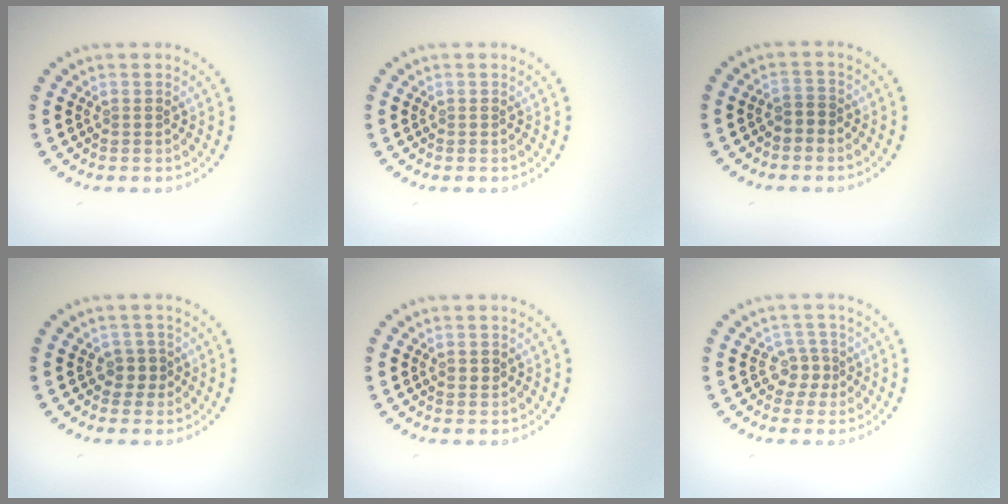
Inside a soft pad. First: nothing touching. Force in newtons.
{"total": 0.0}
{"total": 1.3, "press": 1.1, "slide": 0.6}
{"total": 1.6, "press": 1.4, "slide": 0.9}
{"total": 0.8, "press": 0.8, "slide": 0.1}
{"total": 1.9, "press": 1.4, "slide": 1.3}